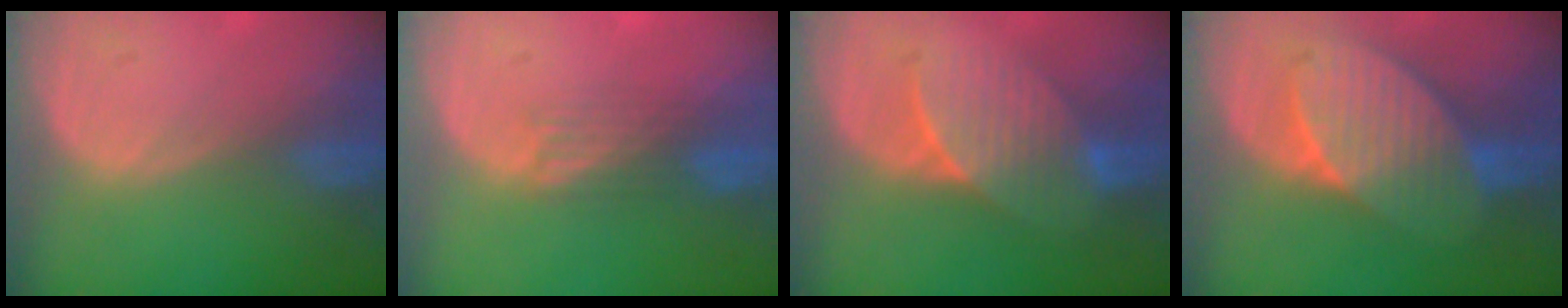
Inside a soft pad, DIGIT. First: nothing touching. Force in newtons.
{"total": 3.9, "press": 3.2, "slide": 2.2}
{"total": 7.2, "press": 7.0, "slide": 1.3}
{"total": 9.2, "press": 9.2, "slide": 0.4}